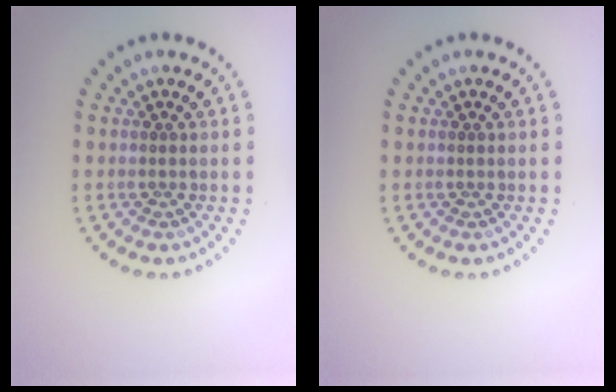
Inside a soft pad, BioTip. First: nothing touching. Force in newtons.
{"total": 0.0}